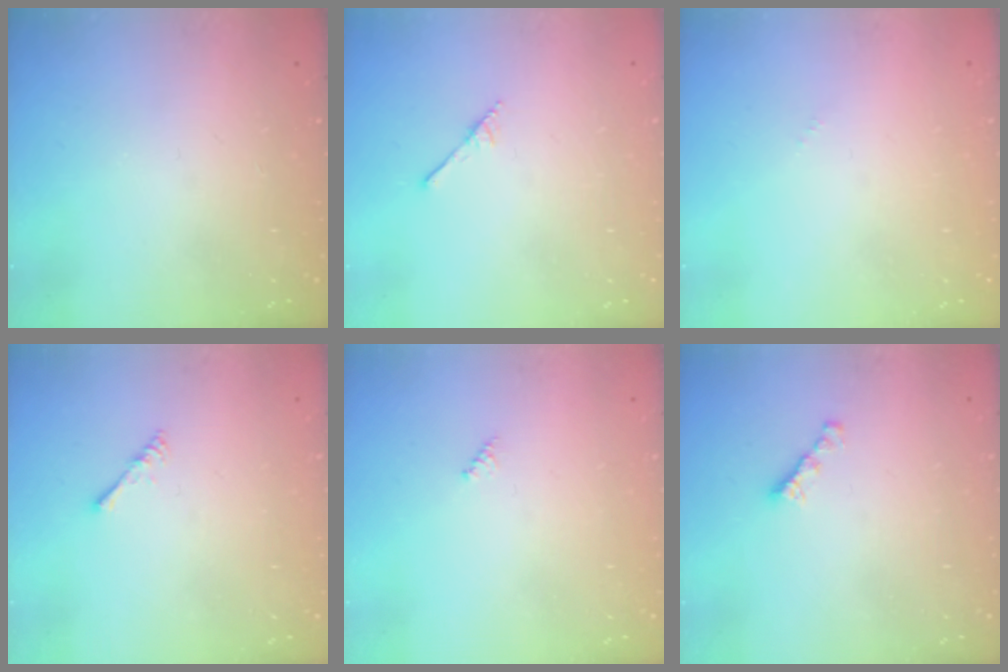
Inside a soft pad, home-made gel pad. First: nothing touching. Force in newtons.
{"total": 1.7, "press": 1.7, "slide": 0.1}
{"total": 0.0}
{"total": 1.6, "press": 1.6, "slide": 0.4}
{"total": 2.0, "press": 2.0, "slide": 0.2}
{"total": 2.7, "press": 2.6, "slide": 0.7}